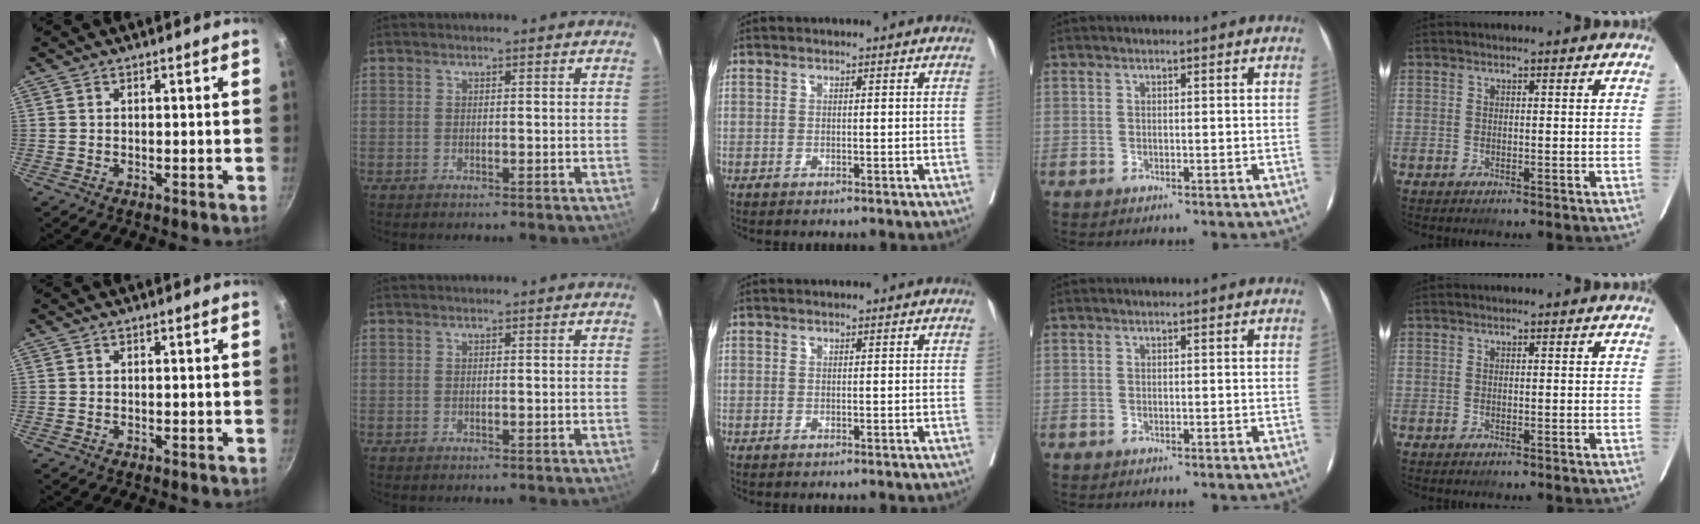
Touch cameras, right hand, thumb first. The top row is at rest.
{}